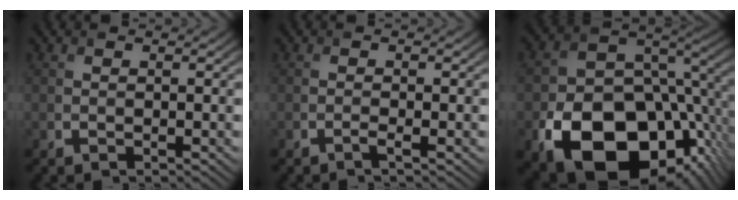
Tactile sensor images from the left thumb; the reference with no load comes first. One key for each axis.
{"total": 0.9, "fx": -0.6, "fy": 0.0, "fz": 0.7, "tx": -0.013, "ty": 0.001, "tz": -0.014}
{"total": 18.8, "fx": -7.3, "fy": 13.1, "fz": 11.4, "tx": -0.205, "ty": -0.052, "tz": -0.100}